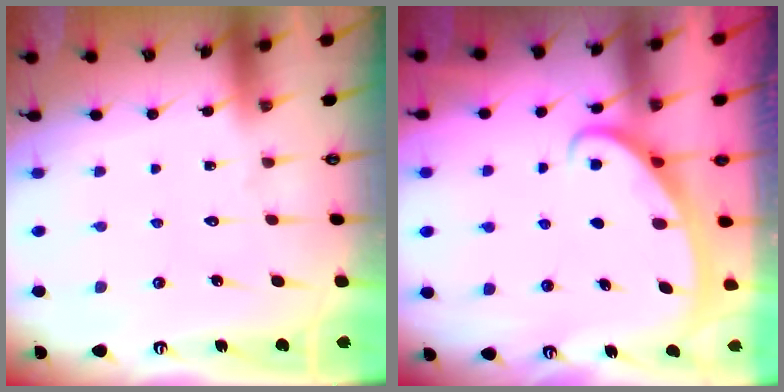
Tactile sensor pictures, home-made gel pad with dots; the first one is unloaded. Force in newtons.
{"total": 2.6, "press": 2.6, "slide": 0.4}